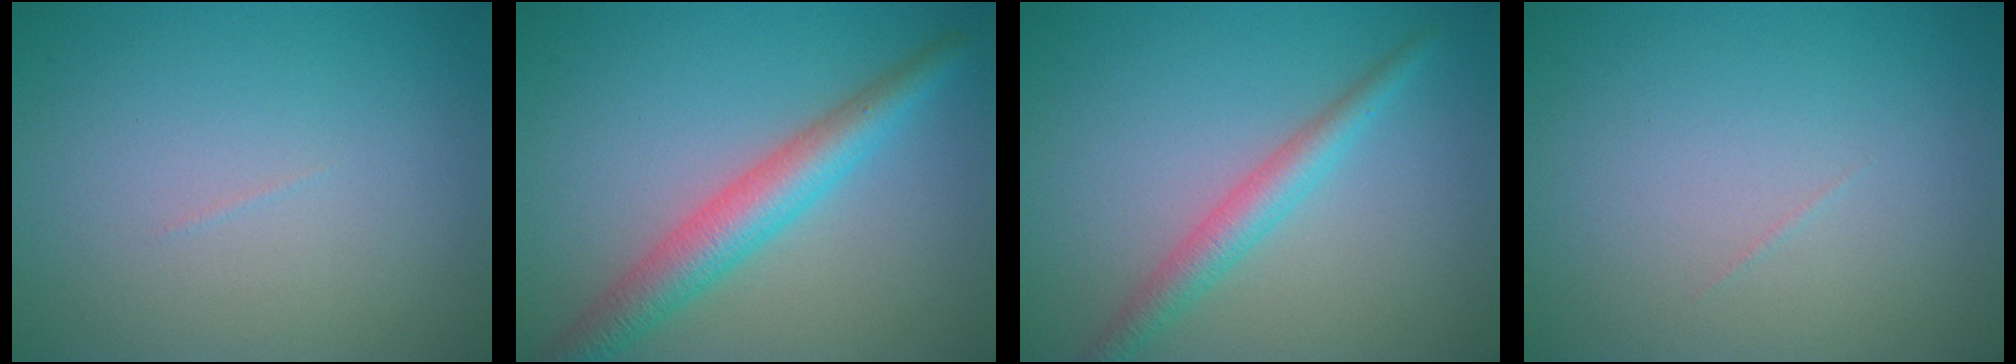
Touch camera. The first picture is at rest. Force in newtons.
{"total": 4.9, "press": 4.9, "slide": 0.3}
{"total": 2.9, "press": 2.9, "slide": 0.0}
{"total": 0.0}